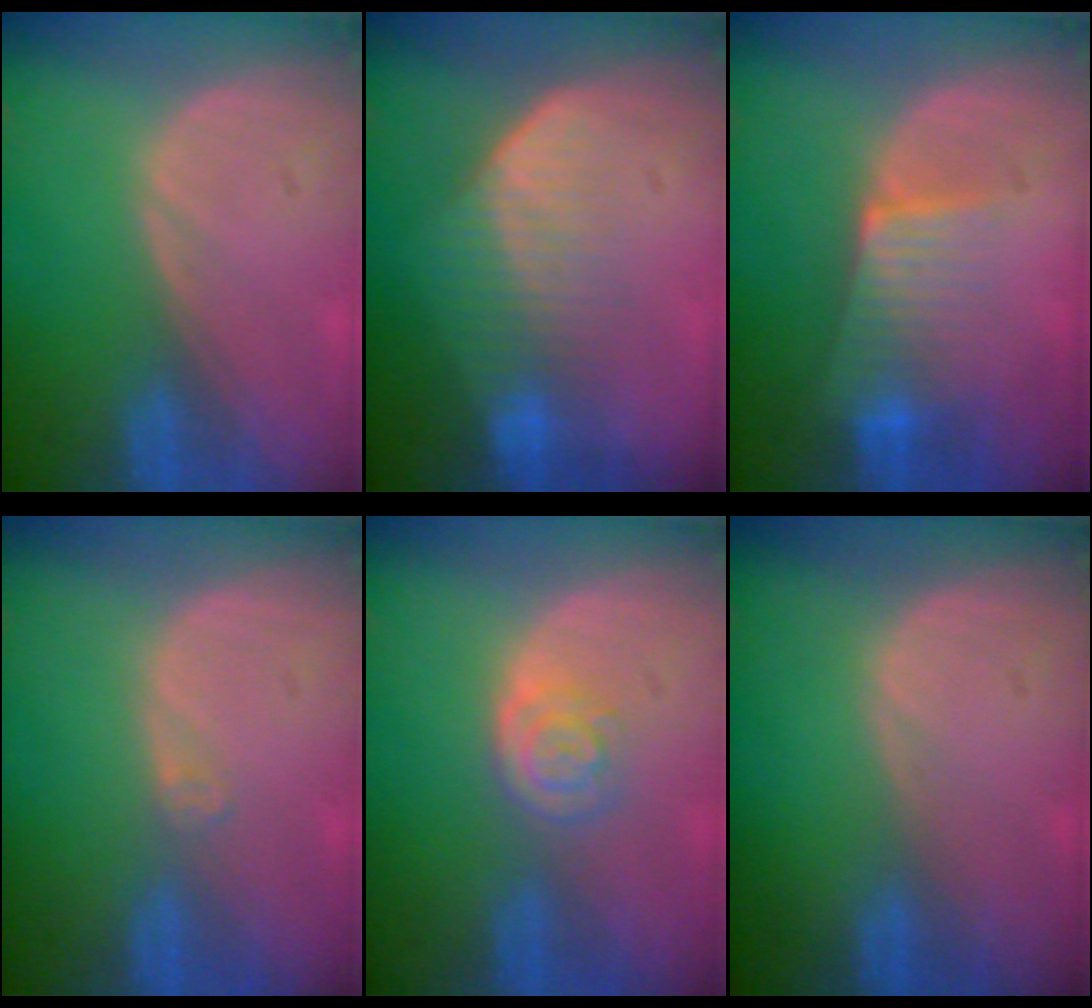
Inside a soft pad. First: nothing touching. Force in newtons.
{"total": 7.5, "press": 6.4, "slide": 3.9}
{"total": 6.7, "press": 5.9, "slide": 3.1}
{"total": 1.1, "press": 0.8, "slide": 0.7}
{"total": 3.5, "press": 3.5, "slide": 0.6}
{"total": 0.0}